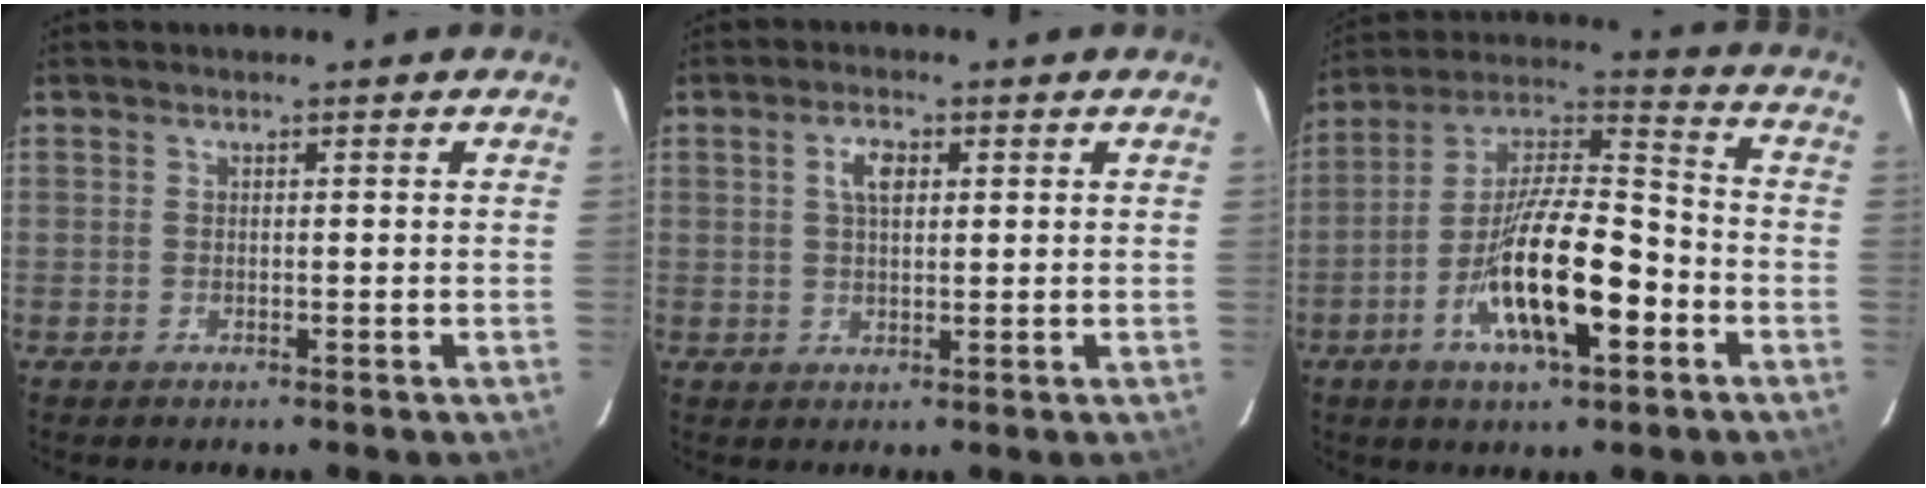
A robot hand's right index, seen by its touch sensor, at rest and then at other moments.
{"total": 3.6, "force": [1.1, 1.9, 2.9], "torque": [-0.053, 0.009, 0.021]}
{"total": 17.7, "force": [-6.7, 5.6, 15.4], "torque": [-0.285, -0.001, -0.122]}